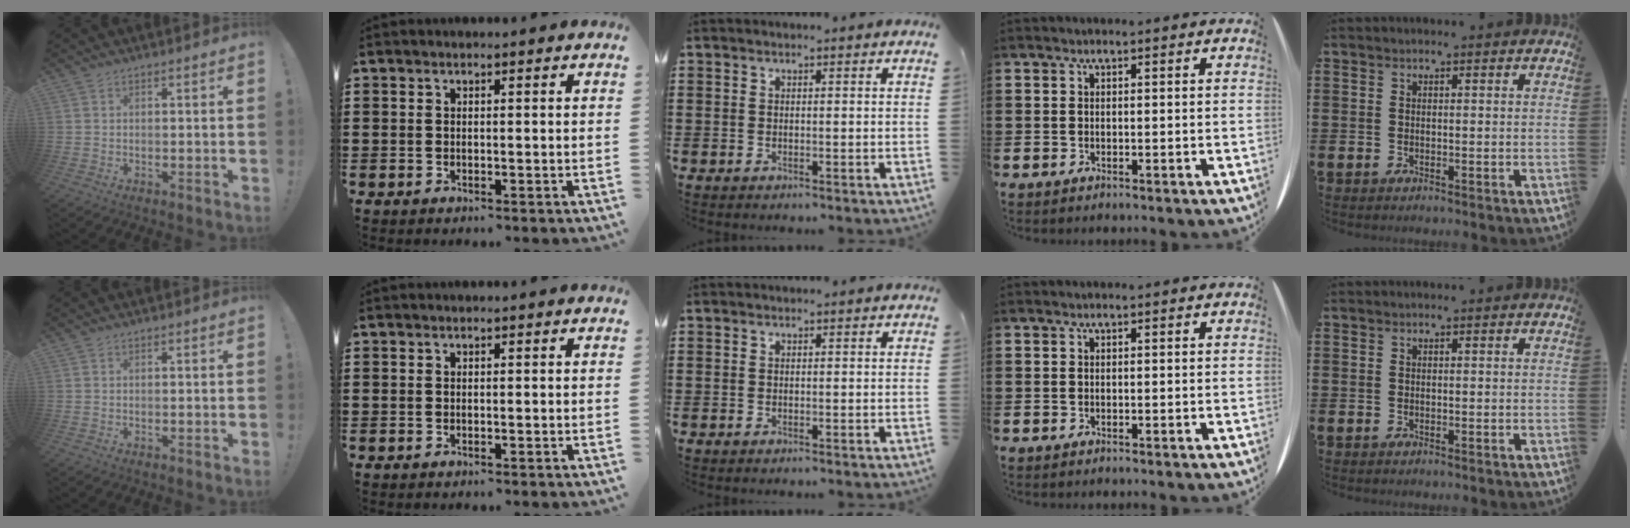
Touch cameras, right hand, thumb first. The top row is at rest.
{}